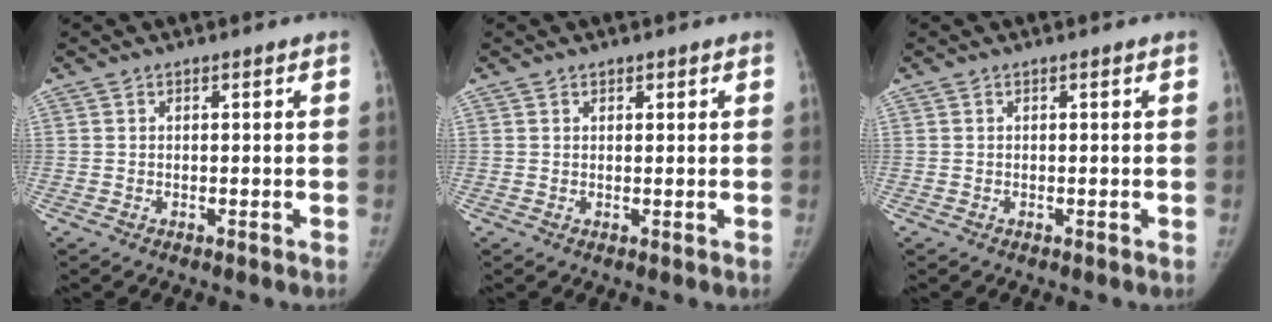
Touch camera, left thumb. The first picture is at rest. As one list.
[{"total": 0.9, "force": [0.7, 0.6, 0.3], "torque": [0.004, -0.004, 0.007]}, {"total": 0.0}]